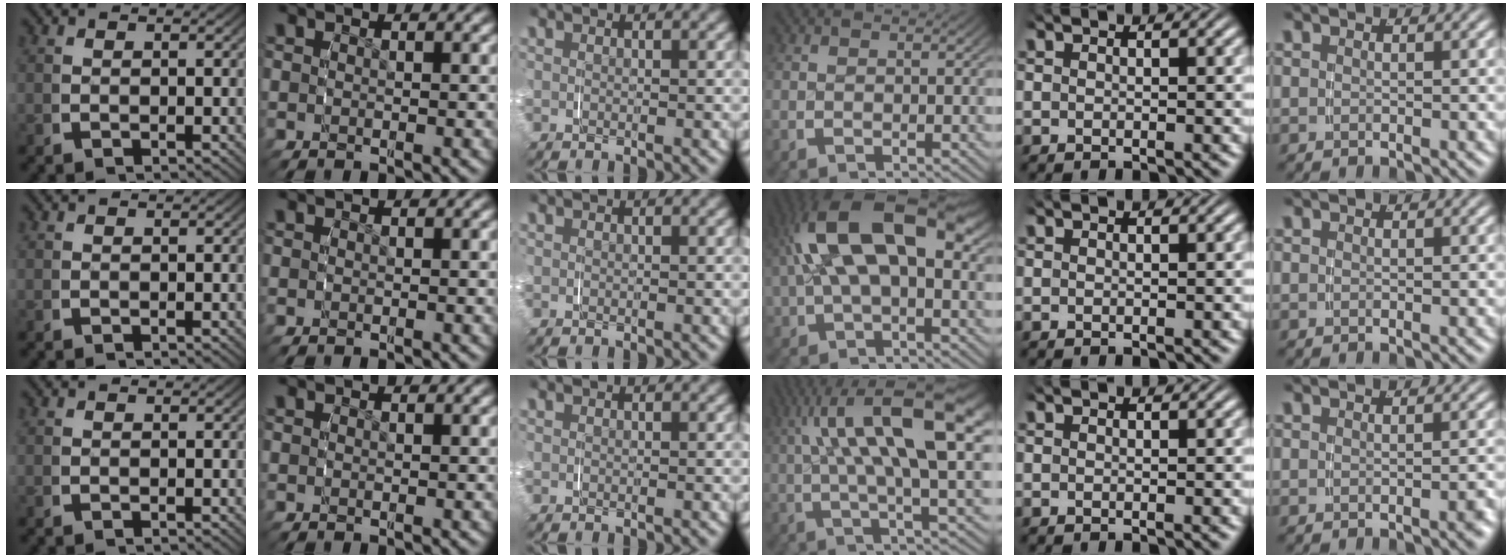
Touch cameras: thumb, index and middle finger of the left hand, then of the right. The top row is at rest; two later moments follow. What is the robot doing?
{"motion": "grasp_and_lifting", "object": "glasses case"}